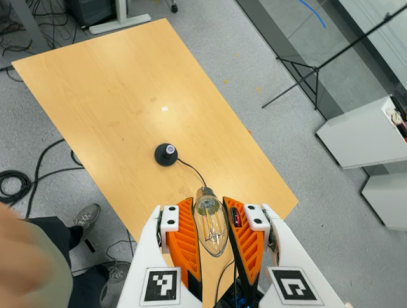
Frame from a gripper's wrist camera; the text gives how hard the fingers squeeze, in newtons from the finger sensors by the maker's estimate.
{"total": 18.5, "left": 20.0, "right": 17.0}